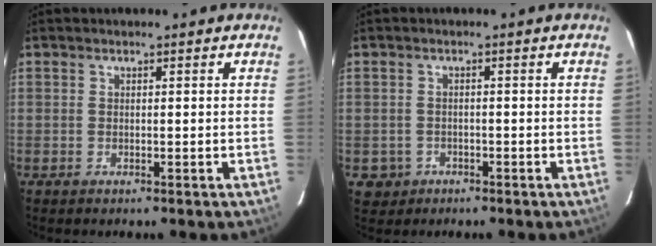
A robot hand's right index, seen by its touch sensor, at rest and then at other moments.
{"total": 3.5, "force": [-1.2, 3.2, 0.5], "torque": [-0.022, 0.006, -0.014]}